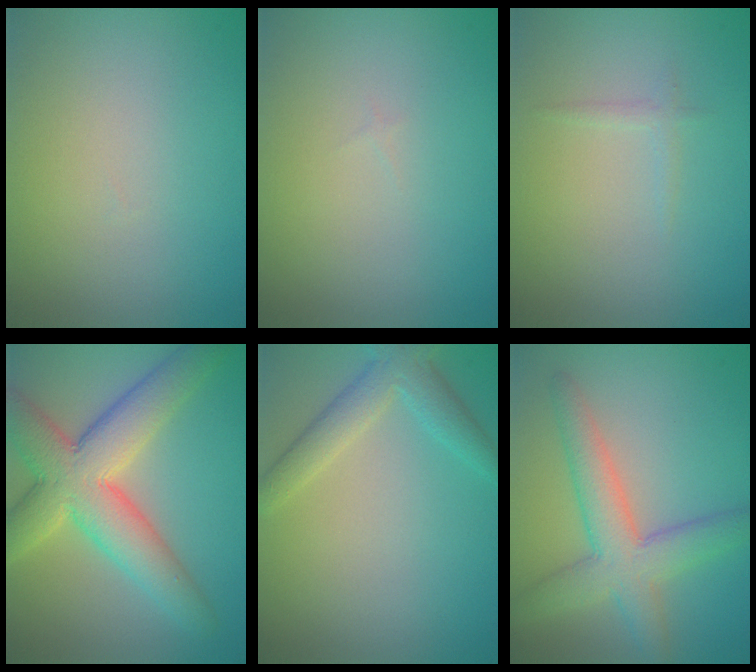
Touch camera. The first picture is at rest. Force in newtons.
{"total": 0.0}
{"total": 0.7, "press": 0.7, "slide": 0.1}
{"total": 8.6, "press": 8.6, "slide": 0.6}
{"total": 3.3, "press": 3.3, "slide": 0.2}
{"total": 5.2, "press": 5.2, "slide": 0.2}